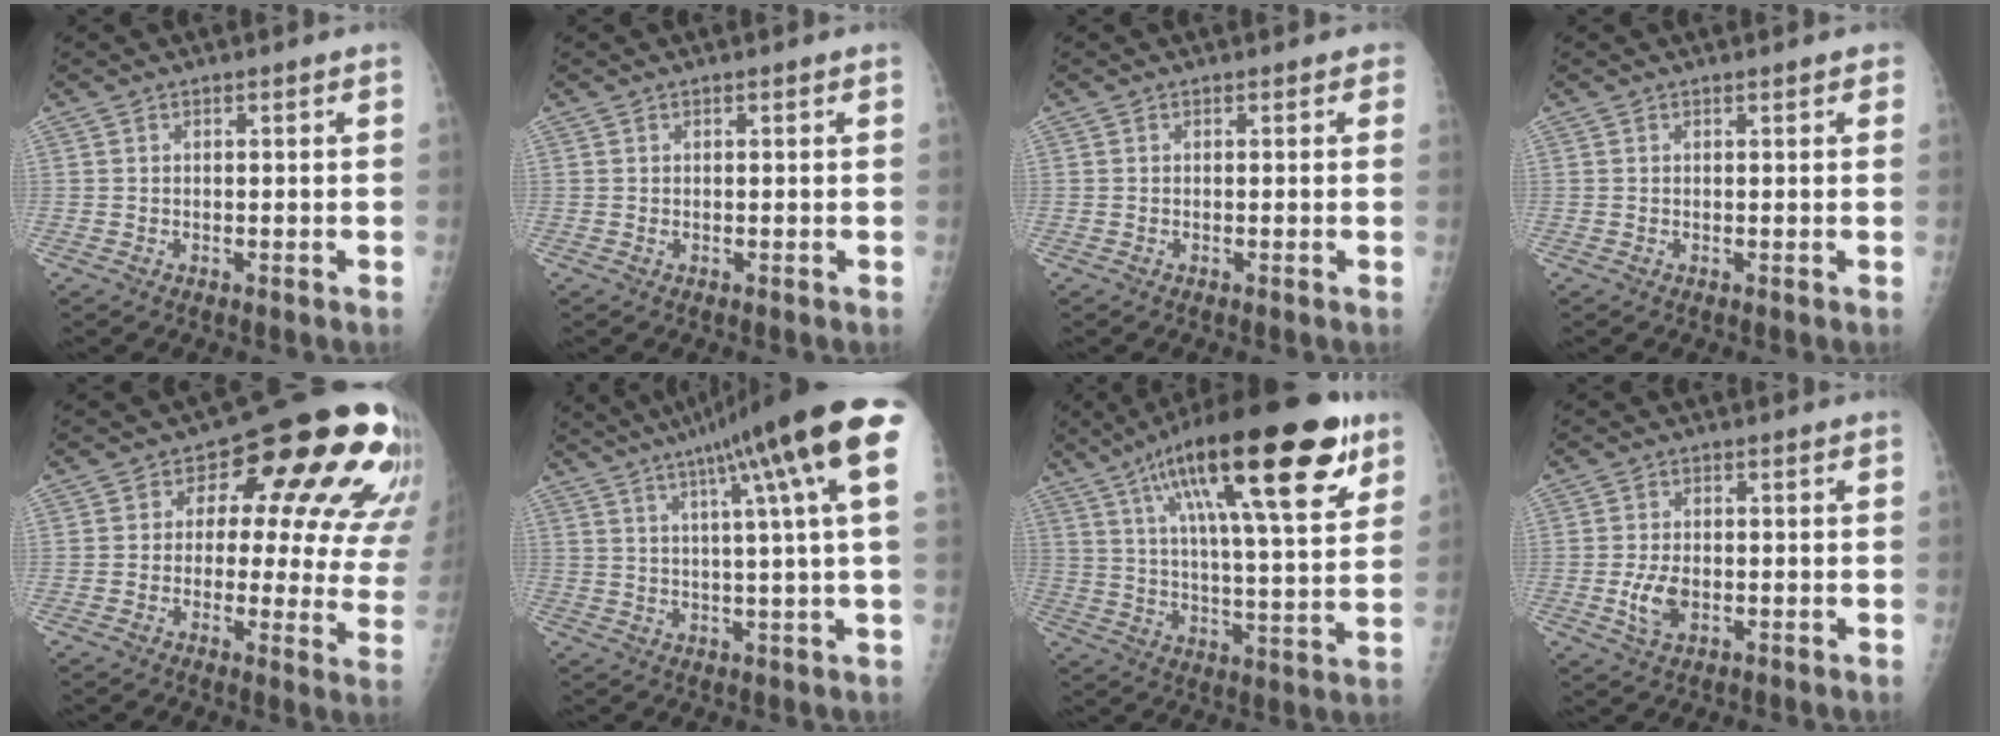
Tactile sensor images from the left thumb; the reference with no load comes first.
{"total": 0.5, "force": [0.2, 0.3, 0.4], "torque": [-0.005, 0.001, 0.003]}
{"total": 0.6, "force": [0.2, 0.4, 0.3], "torque": [0.011, 0.001, -0.006]}
{"total": 1.3, "force": [0.8, 0.5, 0.9], "torque": [-0.007, 0.000, 0.006]}
{"total": 21.4, "force": [7.3, 11.0, 16.8], "torque": [-0.149, -0.002, 0.079]}
{"total": 20.4, "force": [10.2, 1.0, 17.6], "torque": [-0.260, 0.008, 0.127]}
{"total": 28.6, "force": [14.6, 7.7, 23.3], "torque": [-0.361, -0.016, 0.231]}
{"total": 4.8, "force": [-1.1, 2.9, 3.7], "torque": [-0.074, 0.000, -0.017]}